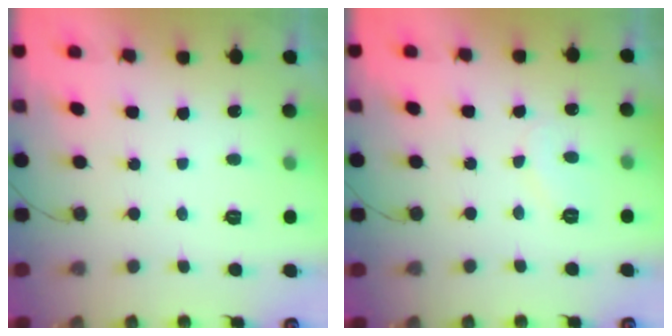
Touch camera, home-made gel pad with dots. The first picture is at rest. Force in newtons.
{"total": 6.1, "press": 6.1, "slide": 0.5}